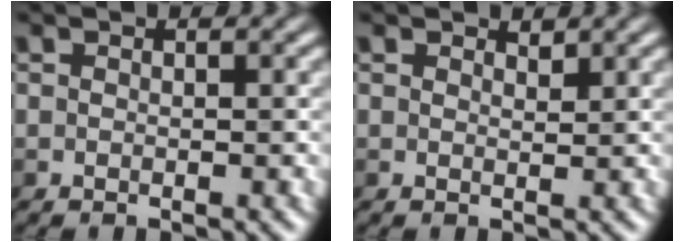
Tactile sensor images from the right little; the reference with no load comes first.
{"total": 0.6, "force": [0.6, 0.1, 0.1], "torque": [-0.007, -0.002, 0.007]}